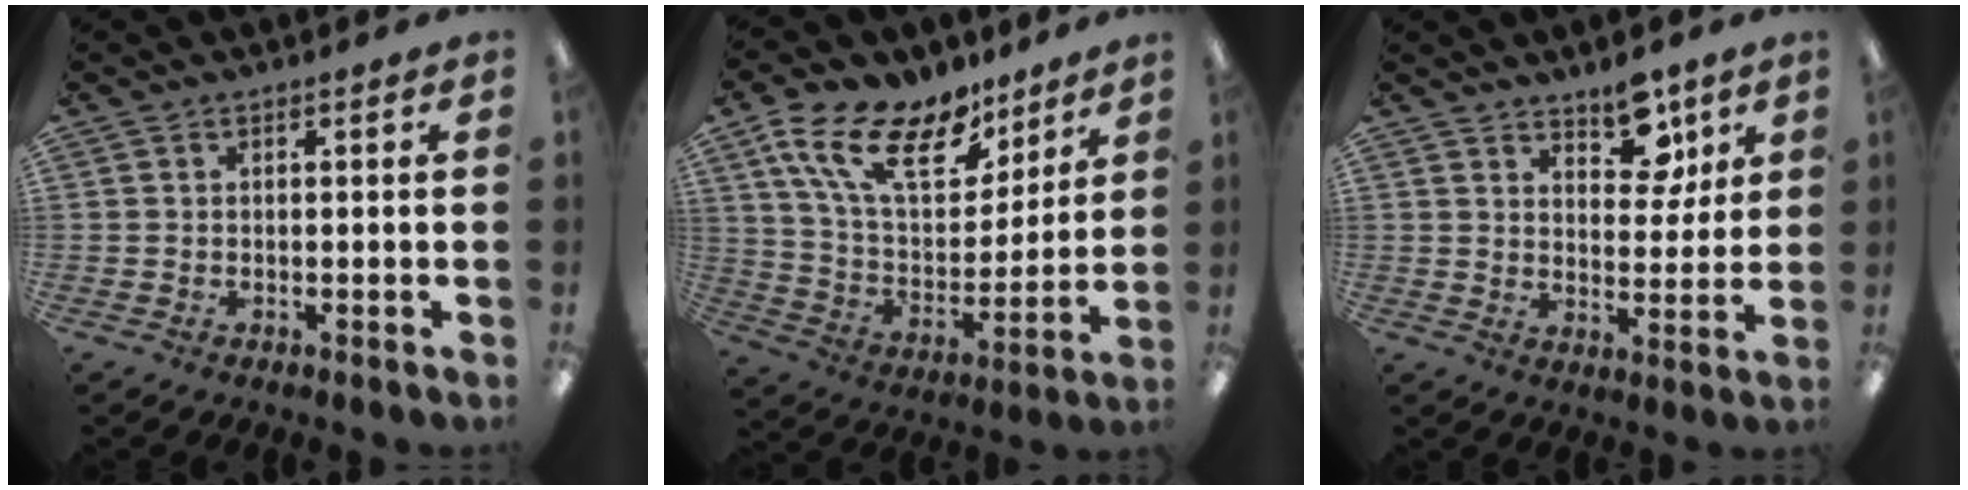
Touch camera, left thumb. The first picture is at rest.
{"total": 20.1, "force": [12.4, 9.8, 12.4], "torque": [-0.244, -0.058, 0.222]}
{"total": 9.6, "force": [7.0, 4.8, 4.4], "torque": [-0.046, -0.041, 0.121]}